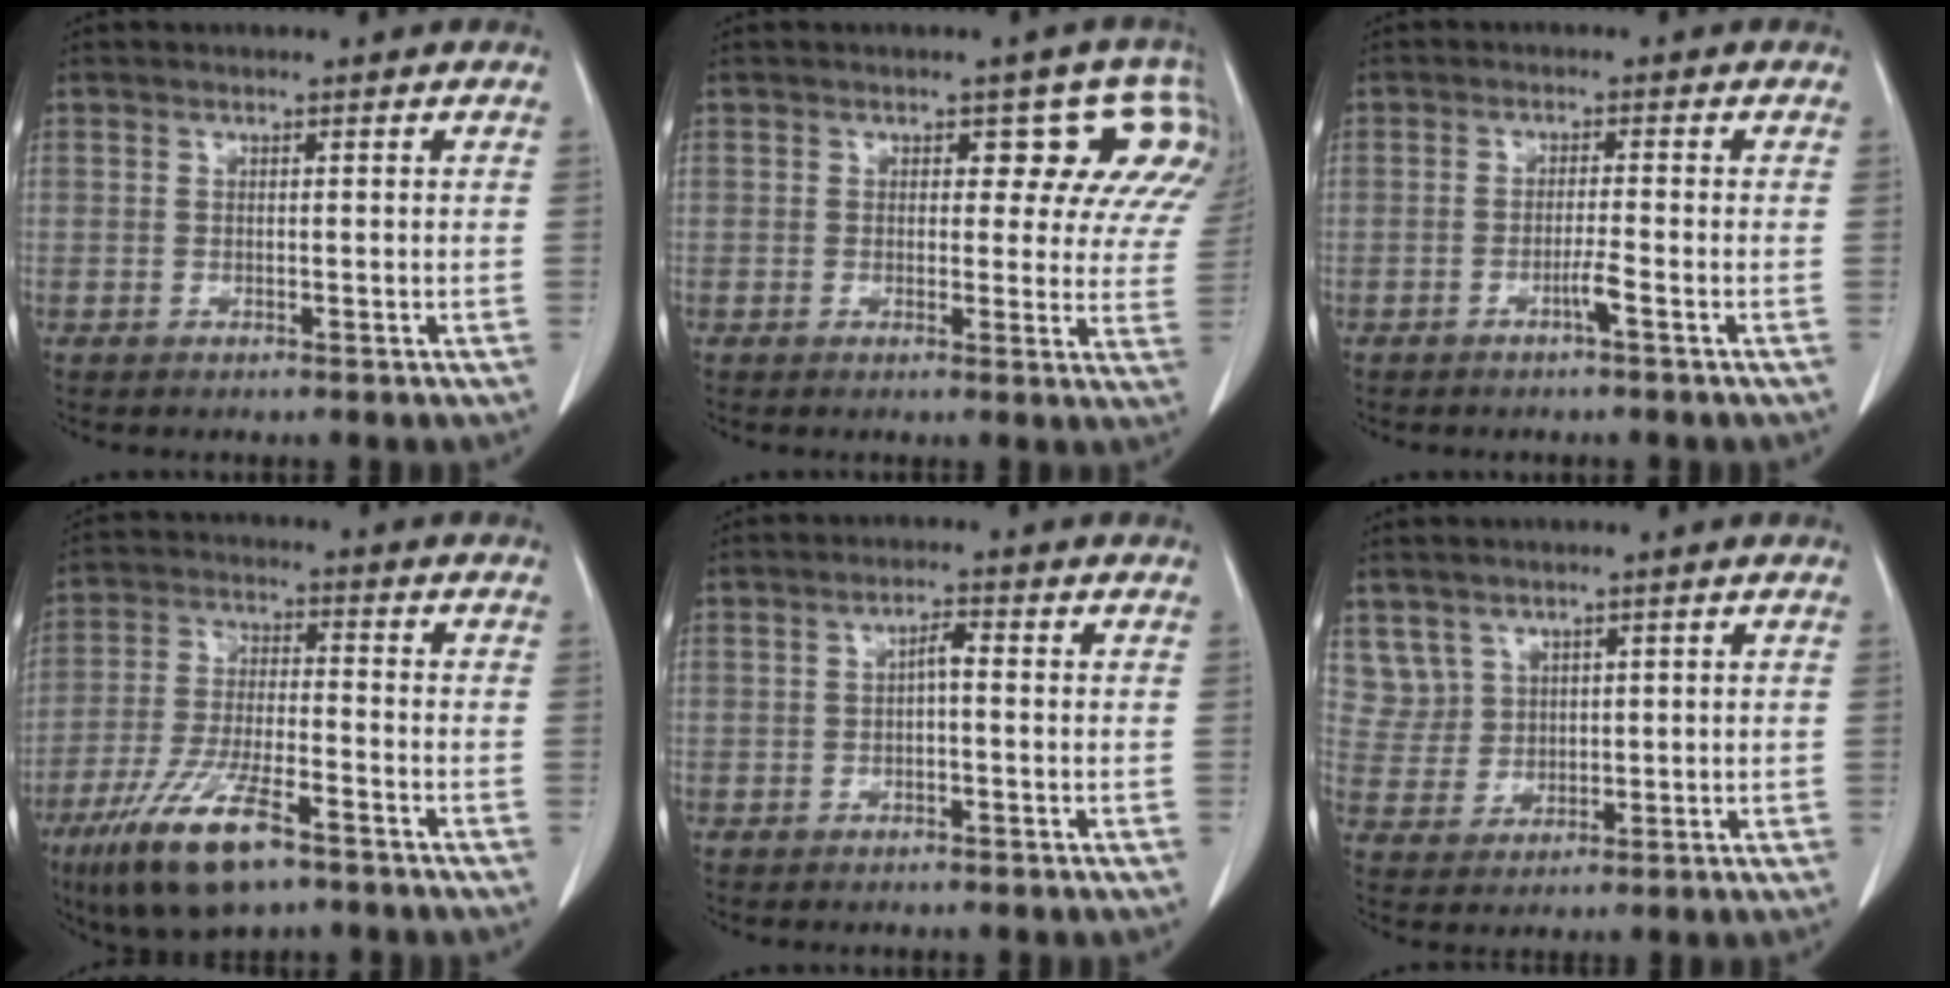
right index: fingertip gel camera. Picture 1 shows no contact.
{"total": 8.3, "force": [5.4, 4.6, 4.2], "torque": [-0.026, 0.006, 0.032]}
{"total": 2.1, "force": [-1.2, -0.4, 1.7], "torque": [-0.032, -0.002, -0.023]}
{"total": 12.7, "force": [-8.0, 2.9, 9.4], "torque": [-0.191, -0.021, -0.141]}
{"total": 1.9, "force": [-0.2, 0.5, 1.8], "torque": [-0.031, 0.005, -0.004]}
{"total": 4.9, "force": [3.1, 3.8, -0.1], "torque": [0.010, 0.005, 0.073]}